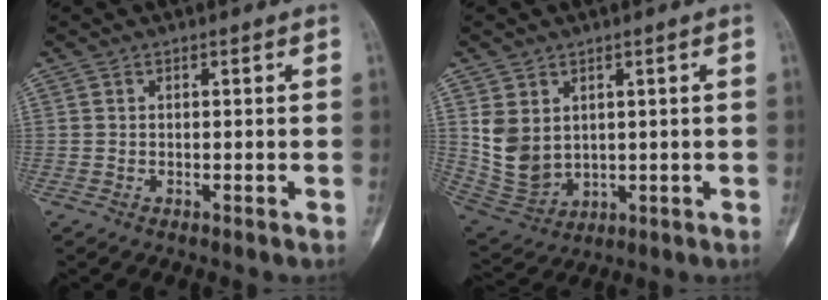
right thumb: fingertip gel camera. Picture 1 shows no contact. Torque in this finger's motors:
{"motor_torque": [1.20, 1.00, 0.70, -0.22, 0.14]}